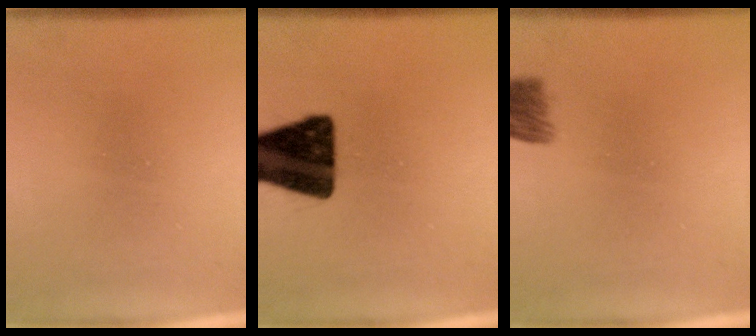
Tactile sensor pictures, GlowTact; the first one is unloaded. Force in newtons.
{"total": 17.2}
{"total": 3.9}